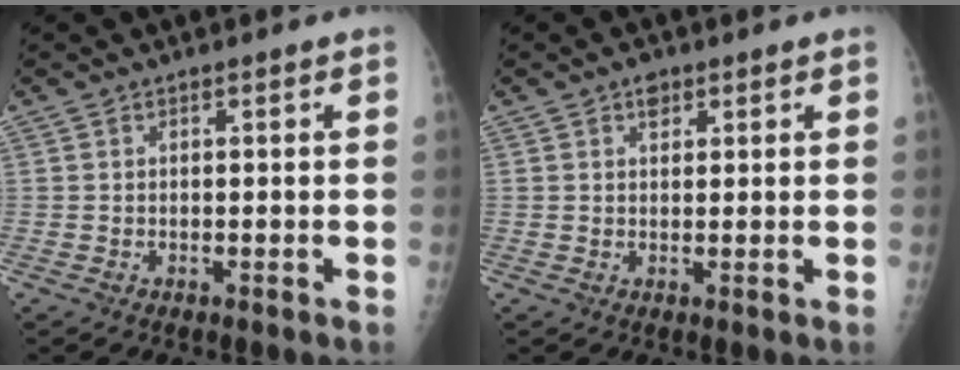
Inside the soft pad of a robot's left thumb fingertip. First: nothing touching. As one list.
[{"total": 2.2, "force": [1.2, 1.4, 1.1], "torque": [-0.004, -0.004, 0.016]}]